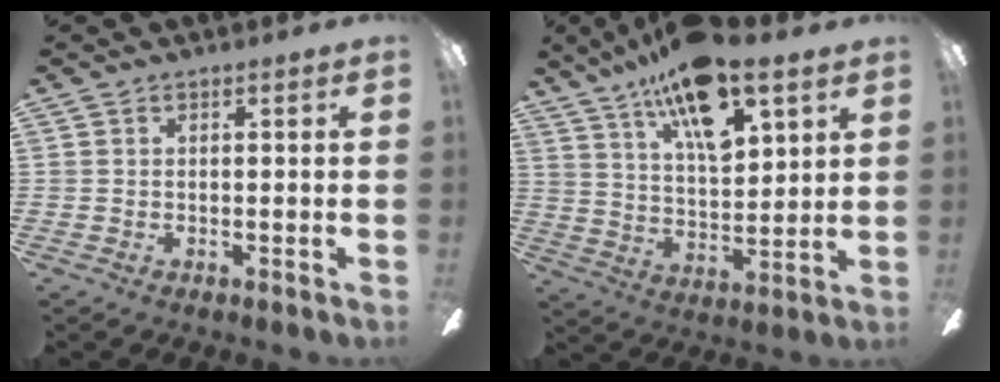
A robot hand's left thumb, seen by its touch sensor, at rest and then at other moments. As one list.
[{"total": 16.5, "force": [11.5, 5.5, 10.4], "torque": [-0.187, -0.051, 0.194]}]